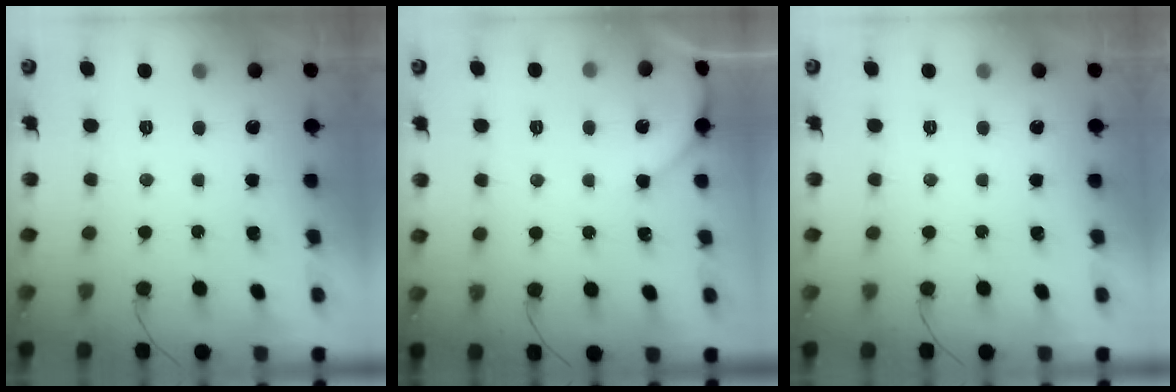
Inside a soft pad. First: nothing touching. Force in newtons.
{"total": 4.0, "press": 3.9, "slide": 0.7}
{"total": 0.0}